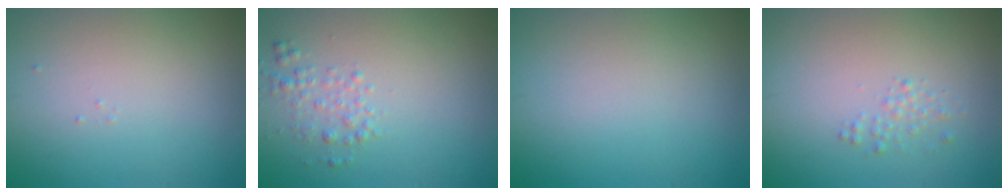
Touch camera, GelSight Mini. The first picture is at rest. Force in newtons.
{"total": 1.6, "press": 1.6, "slide": 0.1}
{"total": 0.0}
{"total": 0.9, "press": 0.9, "slide": 0.0}